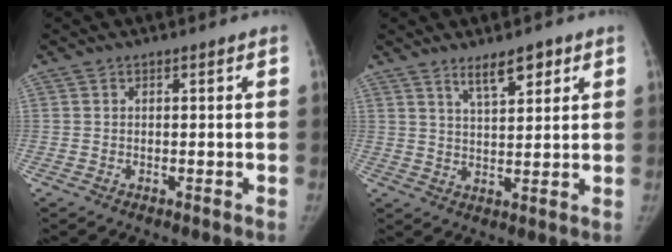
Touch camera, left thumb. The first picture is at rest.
{"total": 6.0, "force": [4.0, 2.0, 4.1], "torque": [-0.053, -0.027, 0.067]}